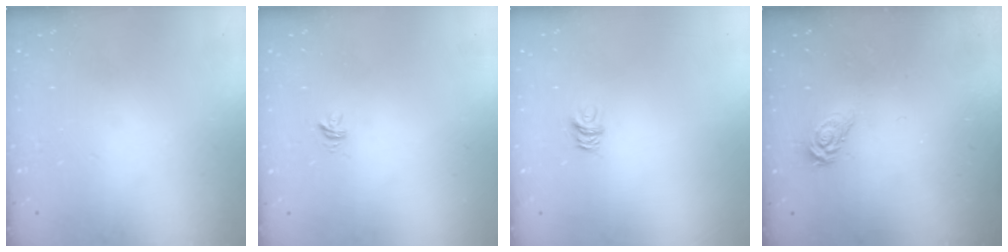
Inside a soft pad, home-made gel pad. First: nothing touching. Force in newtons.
{"total": 3.9, "press": 3.9, "slide": 0.2}
{"total": 5.0, "press": 5.0, "slide": 0.4}
{"total": 5.1, "press": 5.1, "slide": 0.4}